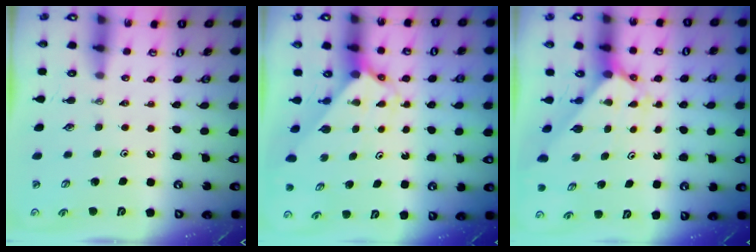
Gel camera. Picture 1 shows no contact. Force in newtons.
{"total": 2.3, "press": 2.3, "slide": 0.1}
{"total": 1.8, "press": 1.8, "slide": 0.1}